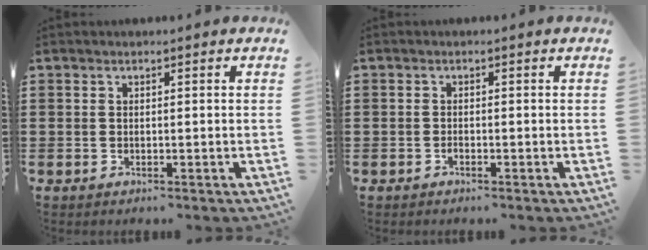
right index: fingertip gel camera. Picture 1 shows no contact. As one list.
[{"total": 0.7, "force": [-0.6, 0.2, 0.4], "torque": [-0.010, -0.004, -0.010]}]